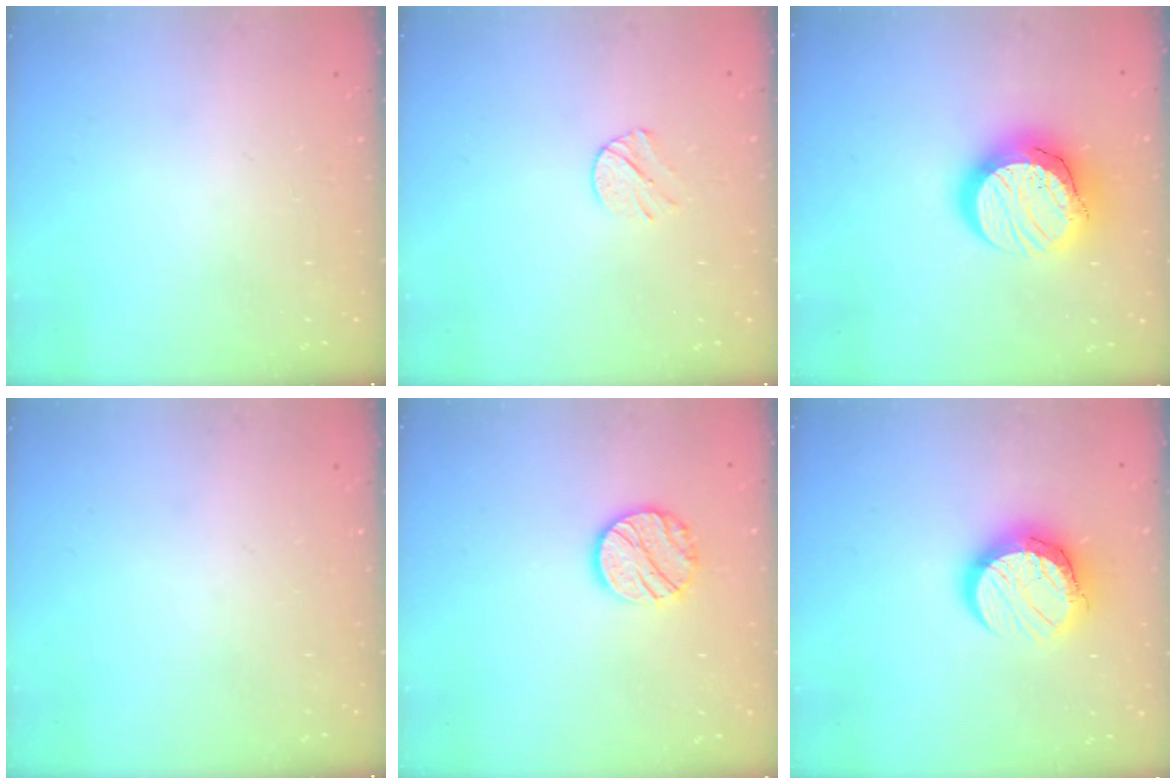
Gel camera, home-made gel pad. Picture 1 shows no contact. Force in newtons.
{"total": 5.8, "press": 5.7, "slide": 1.0}
{"total": 16.3, "press": 16.2, "slide": 1.1}
{"total": 0.0}
{"total": 10.8, "press": 10.8, "slide": 0.2}
{"total": 12.3, "press": 12.3, "slide": 0.9}